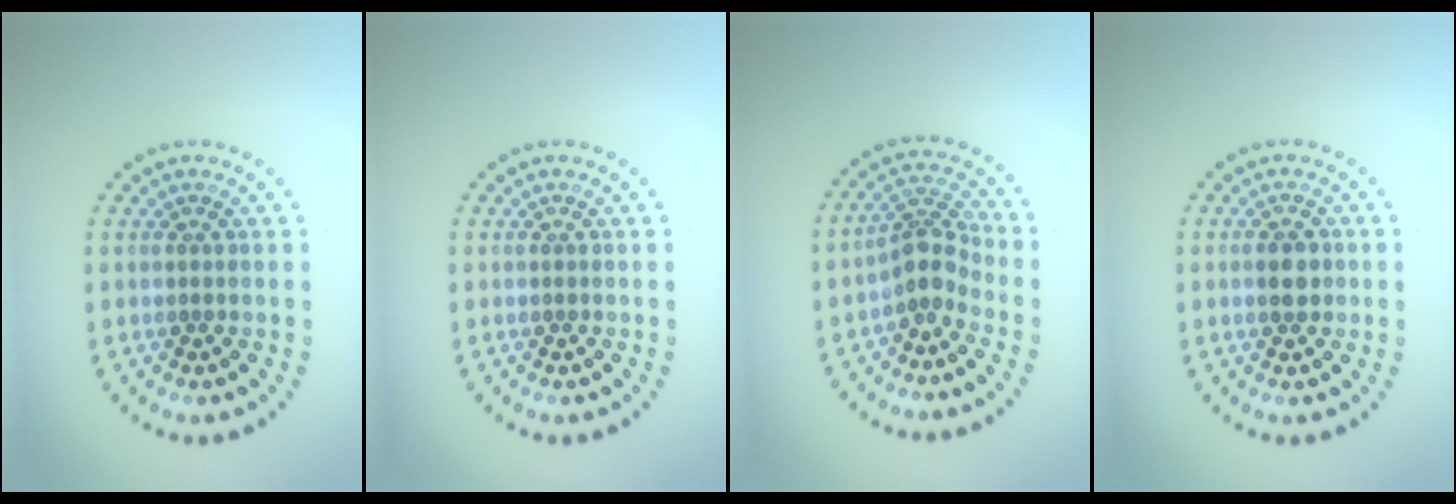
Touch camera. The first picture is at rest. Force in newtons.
{"total": 0.0}
{"total": 2.9, "press": 2.2, "slide": 1.9}
{"total": 2.0, "press": 2.0, "slide": 0.1}